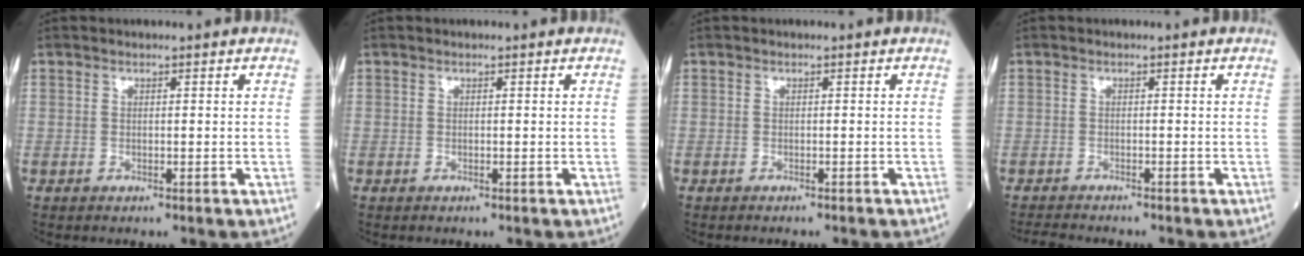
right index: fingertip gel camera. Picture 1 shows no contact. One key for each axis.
{"total": 0.0}
{"total": 2.4, "fx": -2.2, "fy": 0.1, "fz": 0.9, "tx": -0.012, "ty": -0.003, "tz": -0.024}
{"total": 2.7, "fx": -2.6, "fy": 0.0, "fz": 0.5, "tx": -0.011, "ty": -0.014, "tz": -0.043}